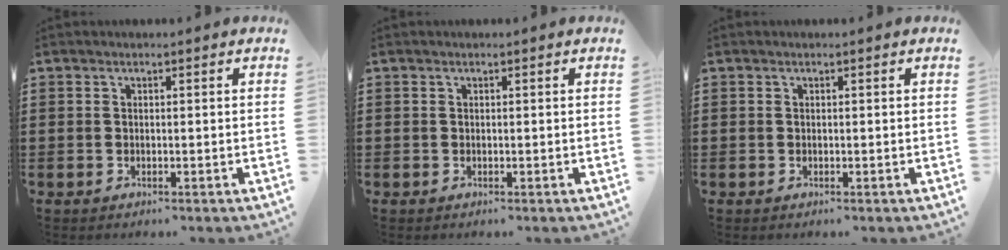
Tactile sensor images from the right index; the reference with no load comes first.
{"total": 0.0}
{"total": 0.0}